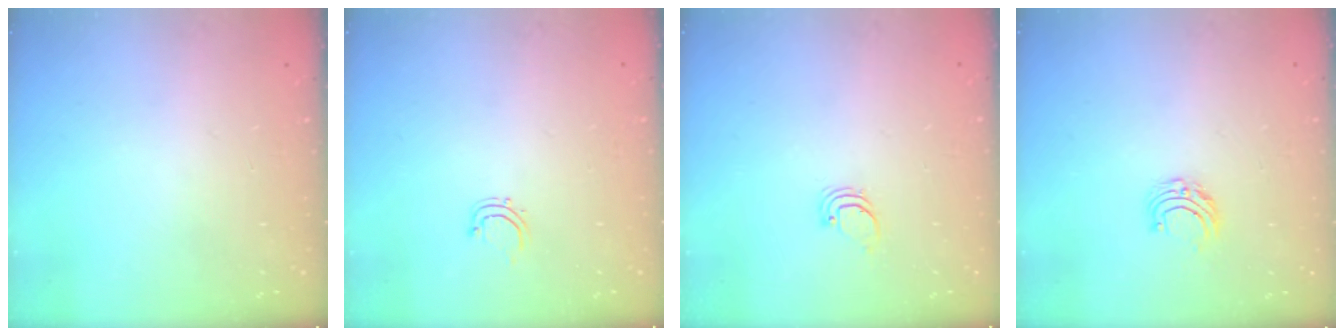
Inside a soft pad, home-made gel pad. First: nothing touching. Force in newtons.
{"total": 2.8, "press": 2.8, "slide": 0.5}
{"total": 0.9, "press": 0.9, "slide": 0.1}
{"total": 5.0, "press": 5.0, "slide": 0.4}